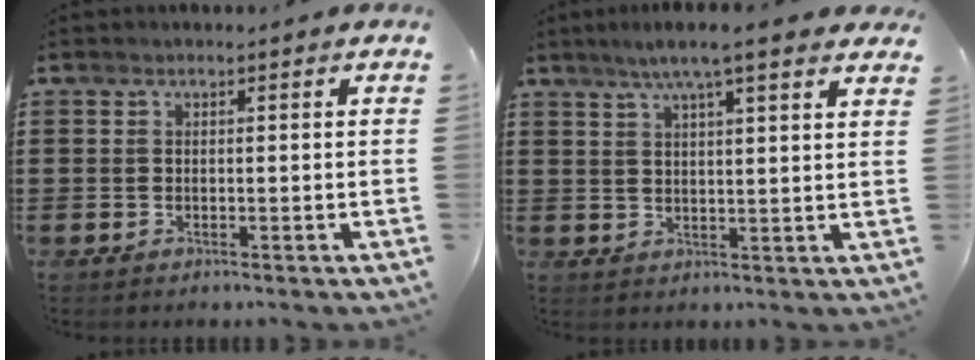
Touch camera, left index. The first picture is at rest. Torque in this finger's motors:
{"motor_torque": [1.51, -0.63, 0.66, 0.14]}